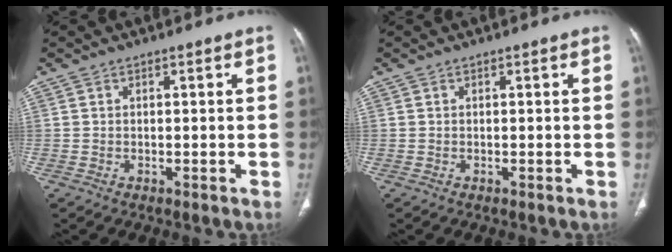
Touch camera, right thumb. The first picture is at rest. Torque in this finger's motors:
{"motor_torque": [-0.02, 0.02, -0.06, 0.06, 0.03]}